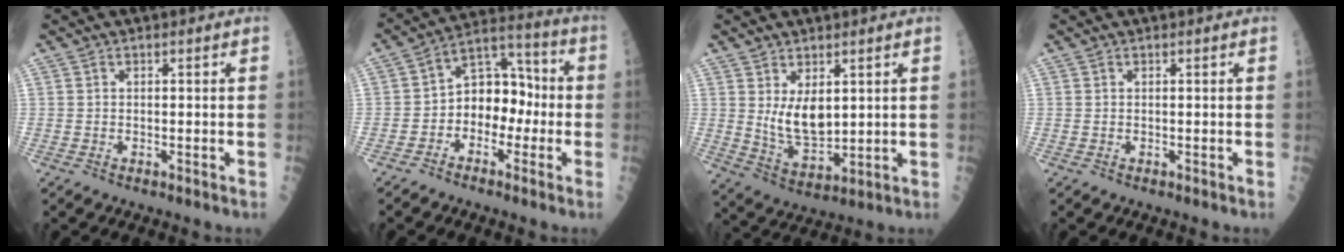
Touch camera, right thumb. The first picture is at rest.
{"total": 10.6, "force": [-2.3, 7.7, 6.9], "torque": [-0.062, 0.050, -0.053]}
{"total": 7.9, "force": [2.2, 4.2, 6.3], "torque": [-0.094, -0.030, 0.057]}
{"total": 0.0}